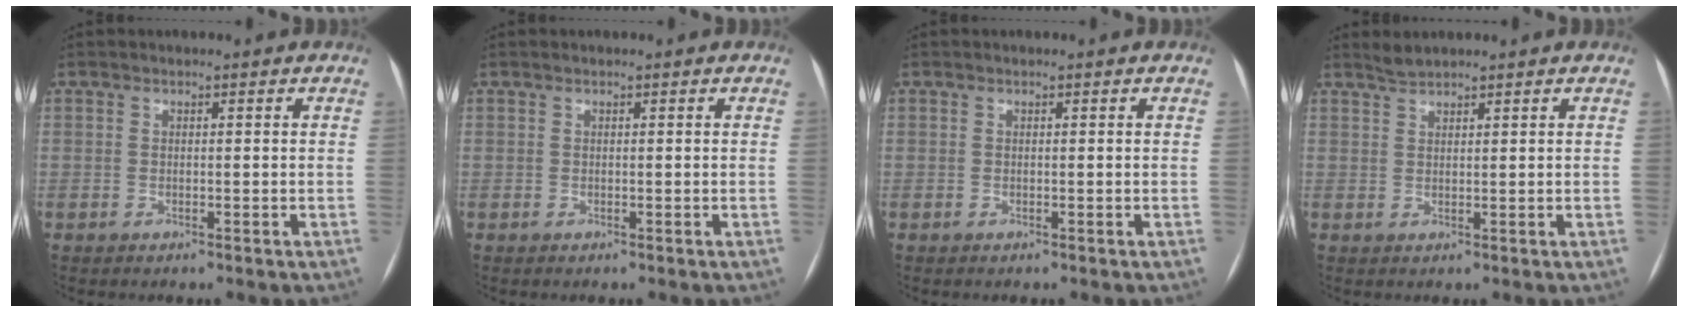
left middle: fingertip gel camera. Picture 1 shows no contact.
{"total": 0.0}
{"total": 0.0}
{"total": 1.7, "force": [1.7, 0.0, 0.3], "torque": [-0.010, 0.007, 0.039]}